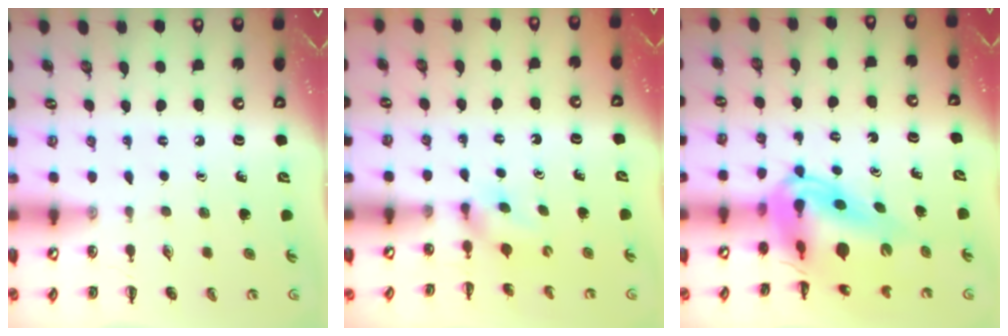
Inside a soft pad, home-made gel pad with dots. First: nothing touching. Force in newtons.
{"total": 4.2, "press": 4.0, "slide": 1.0}
{"total": 13.9, "press": 13.2, "slide": 4.2}